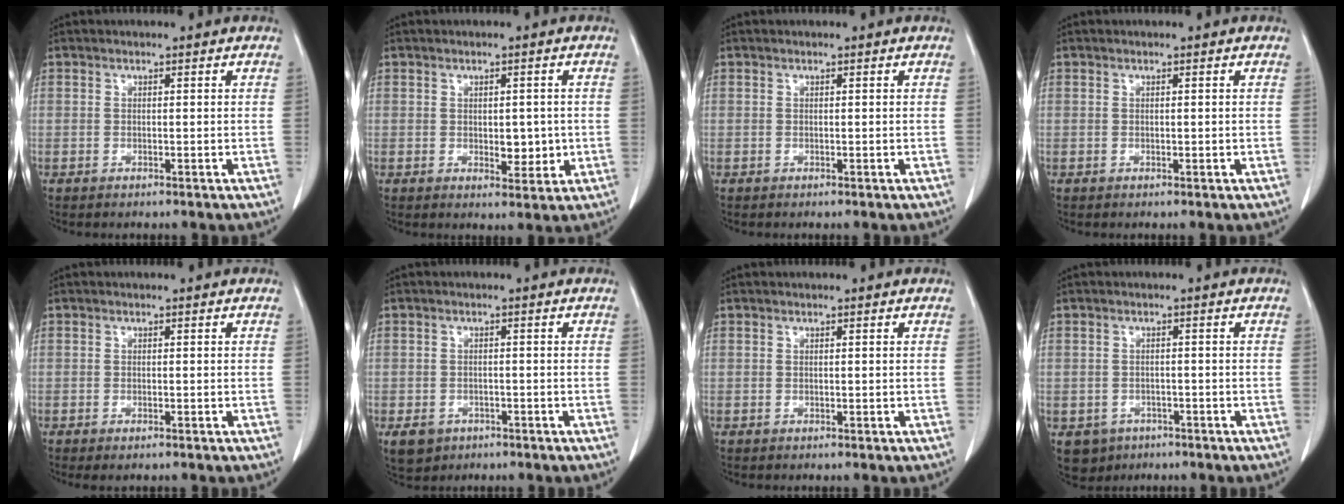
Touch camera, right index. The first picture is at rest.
{"total": 3.6, "force": [-0.2, 2.0, 2.9], "torque": [-0.032, -0.001, 0.007]}
{"total": 0.0}
{"total": 0.0}
{"total": 1.1, "force": [-0.7, 0.2, 0.8], "torque": [-0.012, -0.003, -0.005]}
{"total": 4.3, "force": [-2.3, 3.4, 1.2], "torque": [-0.016, 0.002, -0.026]}
{"total": 0.0}
{"total": 4.1, "force": [-2.2, 3.3, 0.7], "torque": [-0.006, 0.005, -0.025]}